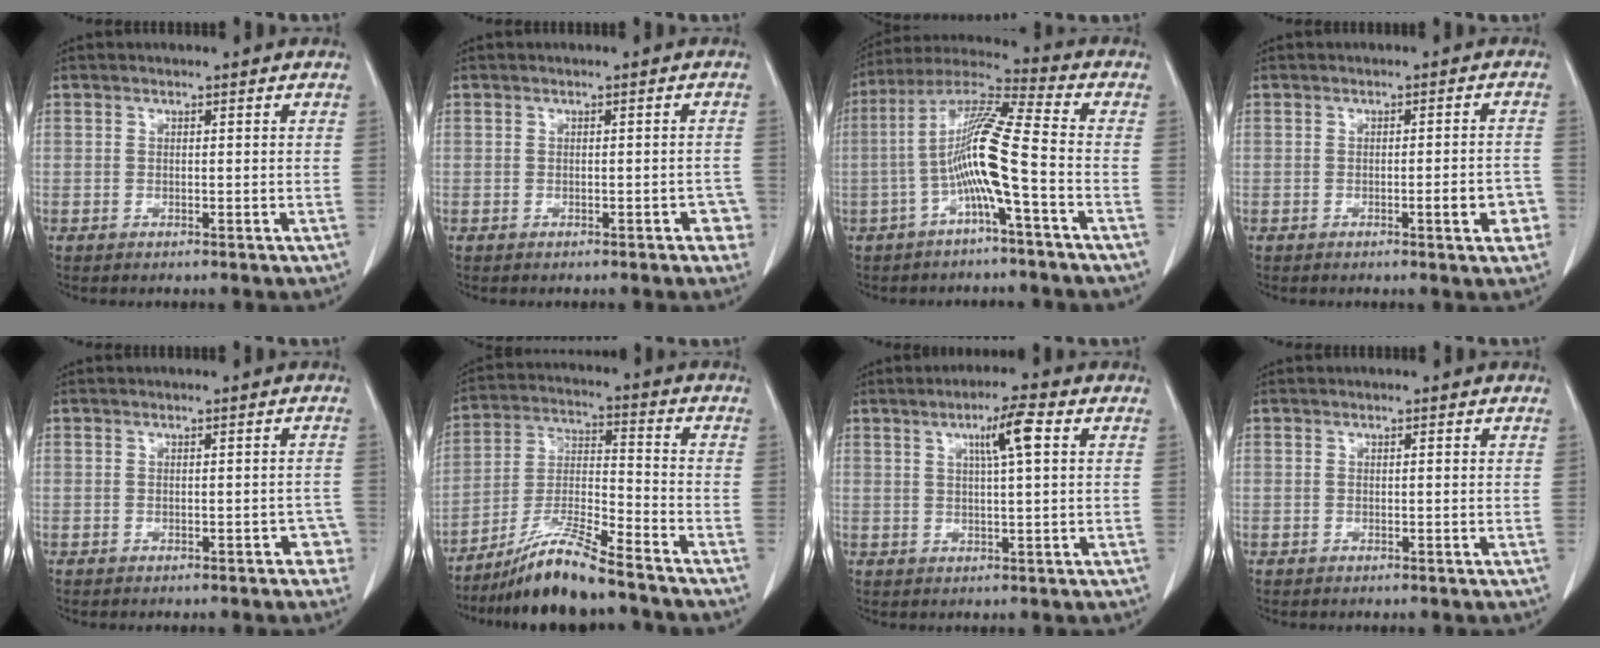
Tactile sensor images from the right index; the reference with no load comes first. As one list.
[{"total": 2.7, "force": [-1.2, 1.1, 2.1], "torque": [-0.012, 0.007, -0.011]}, {"total": 11.0, "force": [-3.0, -0.7, 10.5], "torque": [-0.206, 0.018, -0.065]}, {"total": 4.5, "force": [-1.9, 0.8, 4.0], "torque": [-0.045, 0.002, -0.023]}, {"total": 2.5, "force": [-1.3, 1.3, 1.7], "torque": [-0.008, 0.011, -0.011]}, {"total": 11.5, "force": [-9.5, 0.0, 6.5], "torque": [-0.131, -0.020, -0.178]}, {"total": 5.6, "force": [1.9, 0.0, 5.2], "torque": [-0.087, 0.004, 0.031]}, {"total": 0.0}]